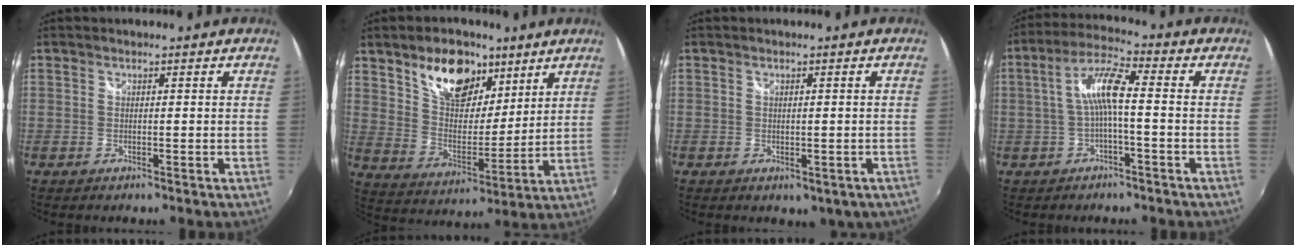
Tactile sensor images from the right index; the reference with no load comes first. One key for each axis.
{"total": 15.2, "fx": 9.3, "fy": 8.6, "fz": 8.4, "tx": -0.144, "ty": 0.017, "tz": 0.168}
{"total": 2.7, "fx": -1.0, "fy": 2.0, "fz": 1.6, "tx": -0.026, "ty": -0.006, "tz": -0.006}
{"total": 7.1, "fx": -0.8, "fy": 0.9, "fz": 7.0, "tx": -0.152, "ty": 0.016, "tz": -0.014}